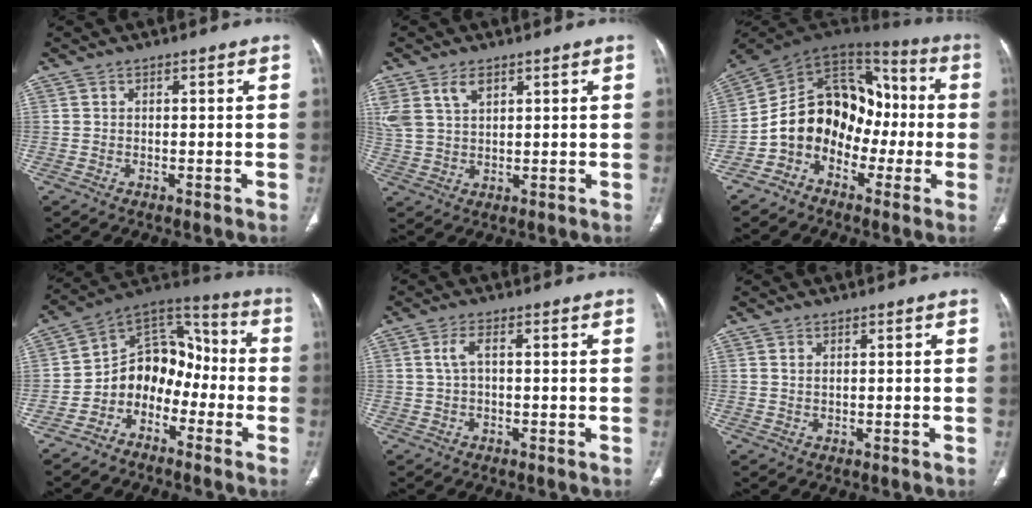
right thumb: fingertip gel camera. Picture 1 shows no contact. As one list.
[{"total": 6.5, "force": [3.5, 3.7, 4.1], "torque": [-0.083, -0.004, 0.078]}, {"total": 15.9, "force": [-4.3, 12.3, 9.1], "torque": [-0.106, 0.078, -0.084]}, {"total": 11.8, "force": [-4.8, 9.1, 5.8], "torque": [-0.050, 0.090, -0.099]}, {"total": 2.6, "force": [0.3, 1.1, 2.3], "torque": [-0.054, 0.009, 0.004]}, {"total": 0.9, "force": [0.4, 0.5, 0.7], "torque": [-0.015, 0.002, 0.008]}]